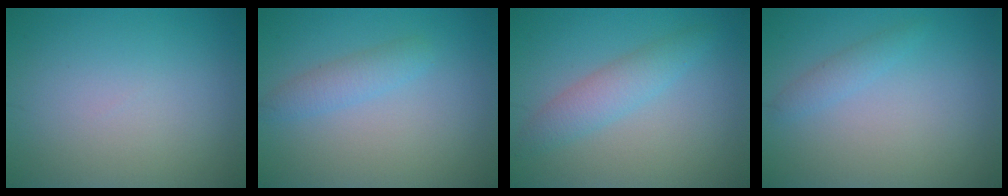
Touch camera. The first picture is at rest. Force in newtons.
{"total": 2.0, "press": 2.0, "slide": 0.1}
{"total": 2.8, "press": 2.8, "slide": 0.0}
{"total": 1.3, "press": 1.3, "slide": 0.0}